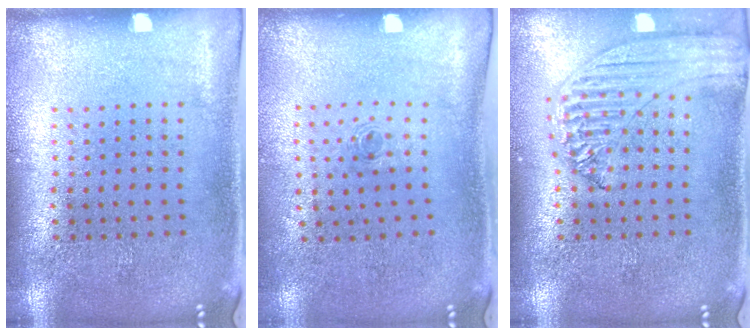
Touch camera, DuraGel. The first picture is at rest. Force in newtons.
{"total": 0.7, "press": 0.3, "slide": 0.6}
{"total": 1.5, "press": 1.4, "slide": 0.3}